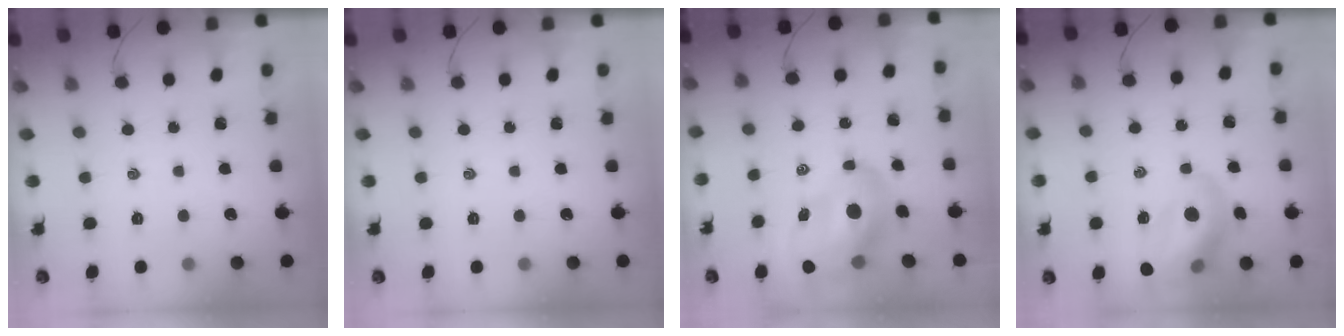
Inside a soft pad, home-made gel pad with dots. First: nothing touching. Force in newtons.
{"total": 0.0}
{"total": 12.9, "press": 12.2, "slide": 4.0}
{"total": 13.6, "press": 12.9, "slide": 4.1}